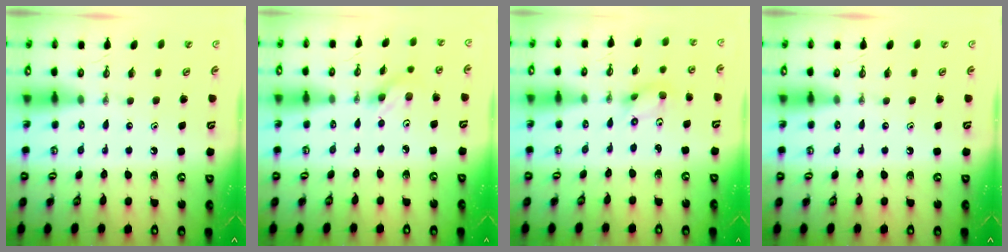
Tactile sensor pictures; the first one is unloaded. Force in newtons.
{"total": 2.6, "press": 2.3, "slide": 1.1}
{"total": 2.9, "press": 1.1, "slide": 2.7}
{"total": 0.0}